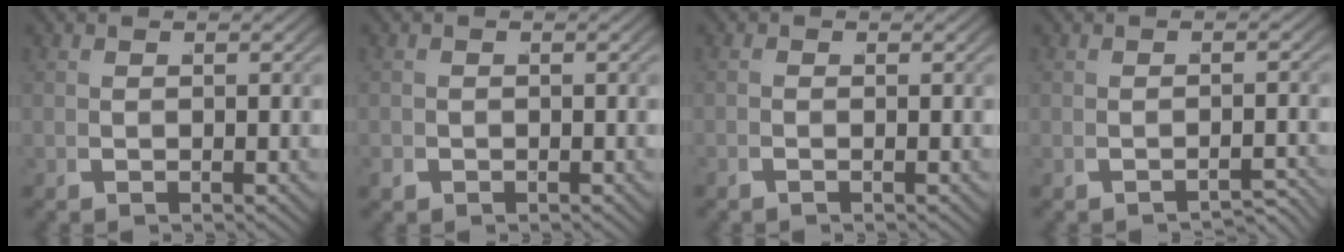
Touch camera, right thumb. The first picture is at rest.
{"total": 1.3, "force": [-0.7, 1.1, 0.3], "torque": [-0.009, -0.006, -0.011]}
{"total": 0.8, "force": [-0.4, -0.4, -0.5], "torque": [0.012, 0.008, -0.015]}
{"total": 2.3, "force": [-2.2, -0.3, -0.1], "torque": [0.010, 0.004, -0.039]}